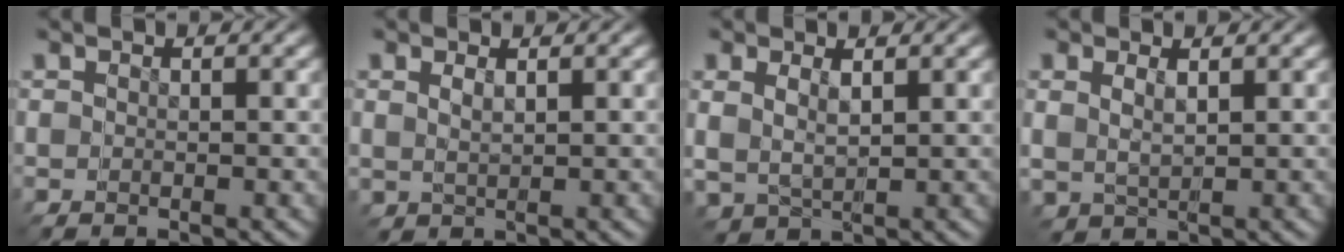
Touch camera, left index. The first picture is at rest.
{"total": 0.6, "force": [0.0, 0.2, 0.6], "torque": [0.002, 0.000, 0.004]}
{"total": 1.6, "force": [0.6, 0.8, 1.3], "torque": [-0.018, -0.007, 0.020]}
{"total": 1.1, "force": [0.2, 0.3, 1.1], "torque": [-0.006, -0.002, 0.011]}